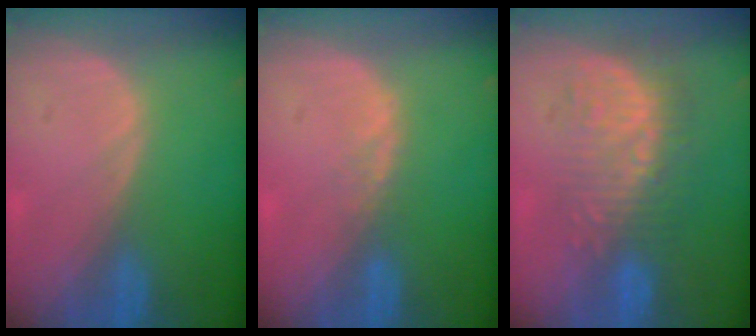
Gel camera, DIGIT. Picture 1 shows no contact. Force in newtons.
{"total": 1.0, "press": 1.0, "slide": 0.2}
{"total": 9.0, "press": 8.4, "slide": 3.3}